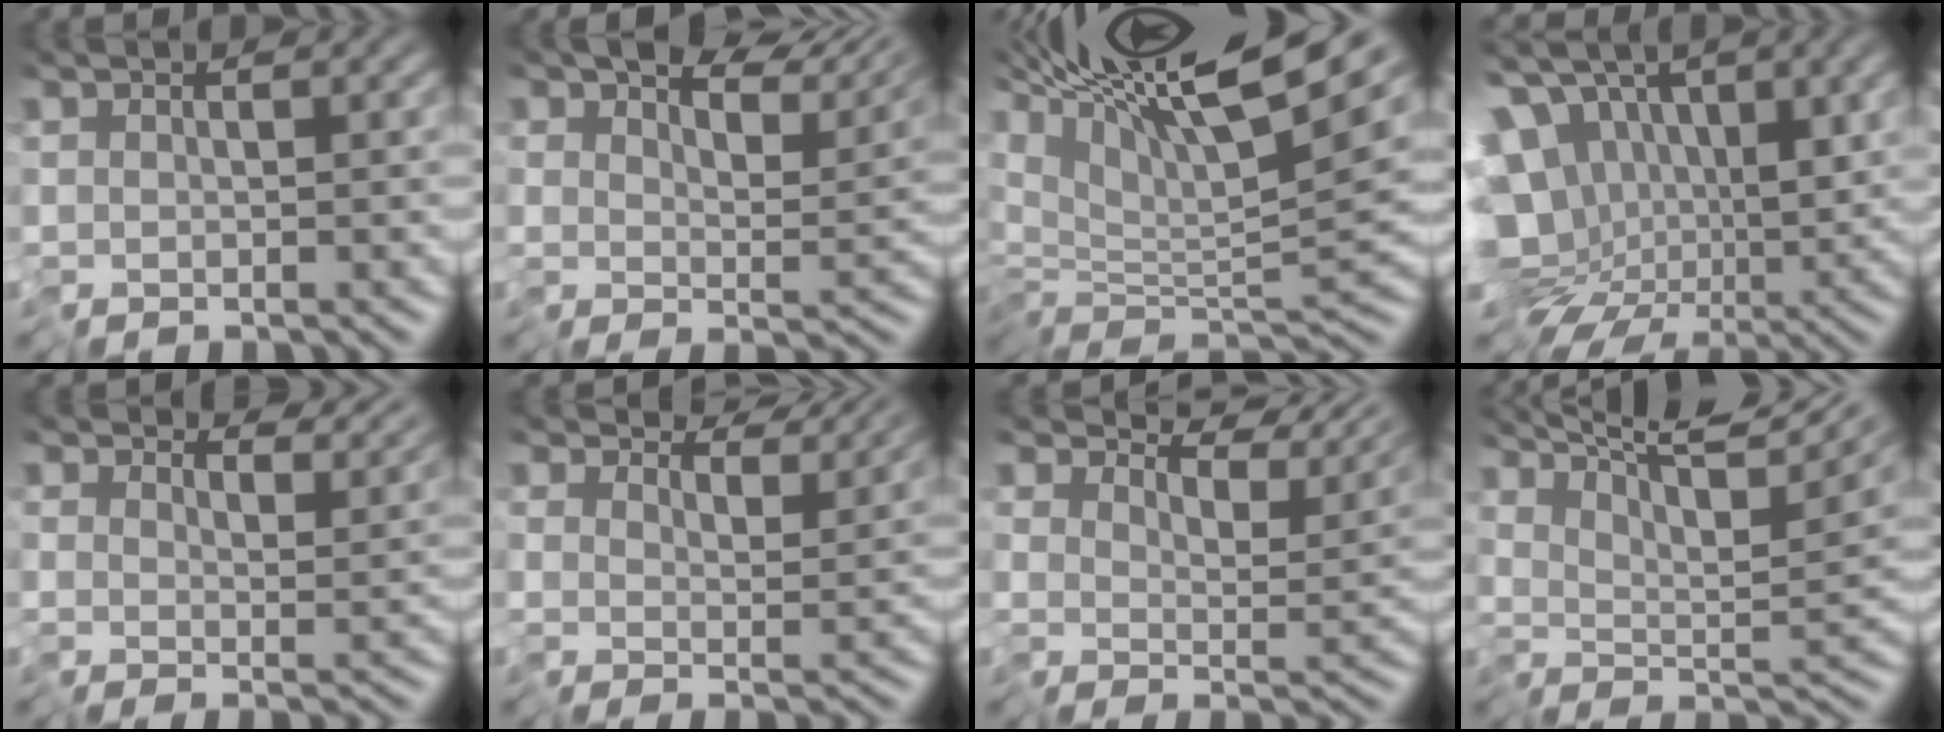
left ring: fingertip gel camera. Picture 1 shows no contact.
{"total": 7.5, "force": [6.4, 1.9, 3.4], "torque": [-0.050, 0.018, 0.099]}
{"total": 12.6, "force": [7.5, 2.4, 9.9], "torque": [-0.185, 0.047, 0.122]}
{"total": 13.3, "force": [1.1, 10.7, 7.8], "torque": [-0.135, -0.018, 0.013]}
{"total": 4.0, "force": [4.0, 0.6, 0.5], "torque": [-0.011, 0.007, 0.058]}
{"total": 4.6, "force": [4.6, 0.2, 0.3], "torque": [-0.008, 0.006, 0.064]}
{"total": 5.9, "force": [5.8, 0.4, 0.9], "torque": [-0.014, 0.004, 0.084]}
{"total": 10.9, "force": [9.2, 1.2, 5.8], "torque": [-0.092, 0.019, 0.108]}